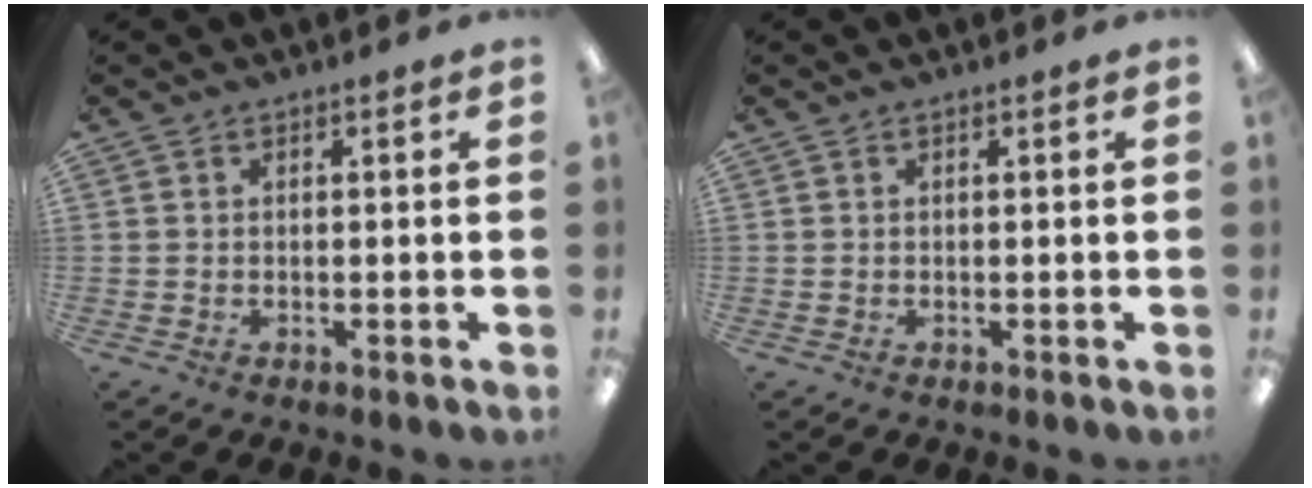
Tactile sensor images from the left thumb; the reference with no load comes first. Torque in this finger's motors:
{"motor_torque": [0.00, 0.00, 0.02, -0.02, 0.00]}